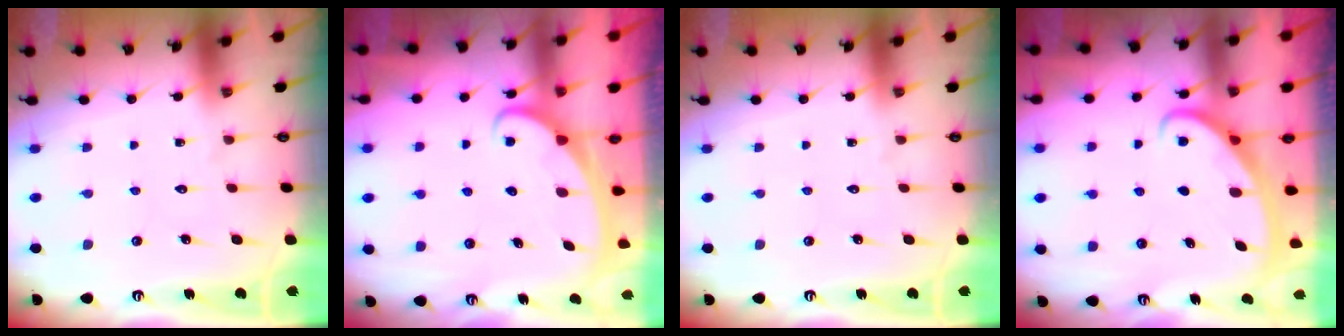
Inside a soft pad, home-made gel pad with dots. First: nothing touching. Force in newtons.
{"total": 2.6, "press": 2.6, "slide": 0.3}
{"total": 0.0}
{"total": 2.8, "press": 2.7, "slide": 0.4}